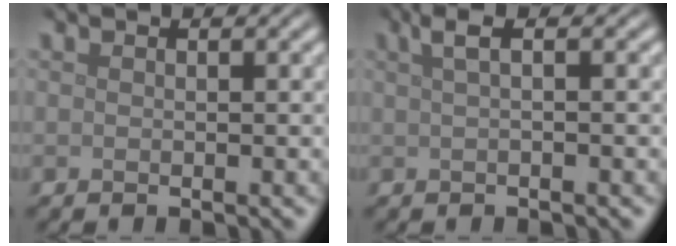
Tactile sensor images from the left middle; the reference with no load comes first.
{"total": 2.3, "force": [0.7, 0.7, 2.1], "torque": [-0.031, 0.010, 0.010]}